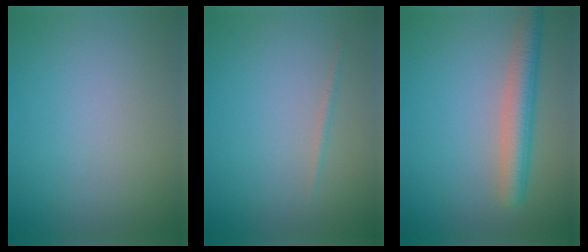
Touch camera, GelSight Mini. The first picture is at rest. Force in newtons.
{"total": 0.6, "press": 0.6, "slide": 0.1}
{"total": 4.3, "press": 4.3, "slide": 0.2}